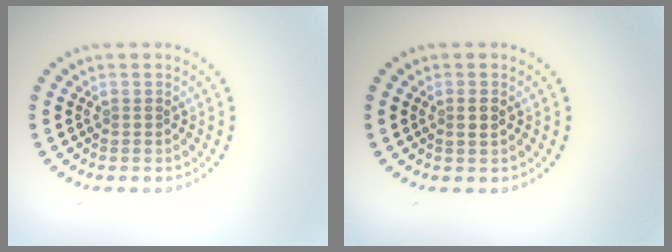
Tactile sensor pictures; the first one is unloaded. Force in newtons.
{"total": 1.0, "press": 0.9, "slide": 0.5}